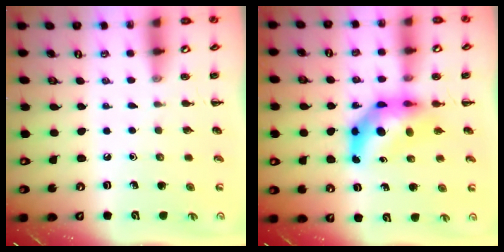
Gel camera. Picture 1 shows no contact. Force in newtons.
{"total": 8.1, "press": 7.7, "slide": 2.5}